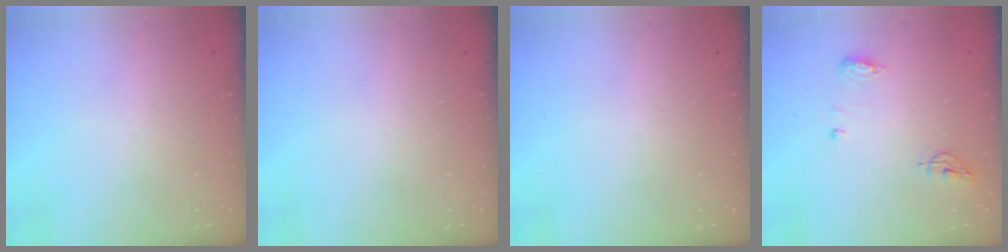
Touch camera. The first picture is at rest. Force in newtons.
{"total": 0.0}
{"total": 0.0}
{"total": 6.8, "press": 6.6, "slide": 1.8}